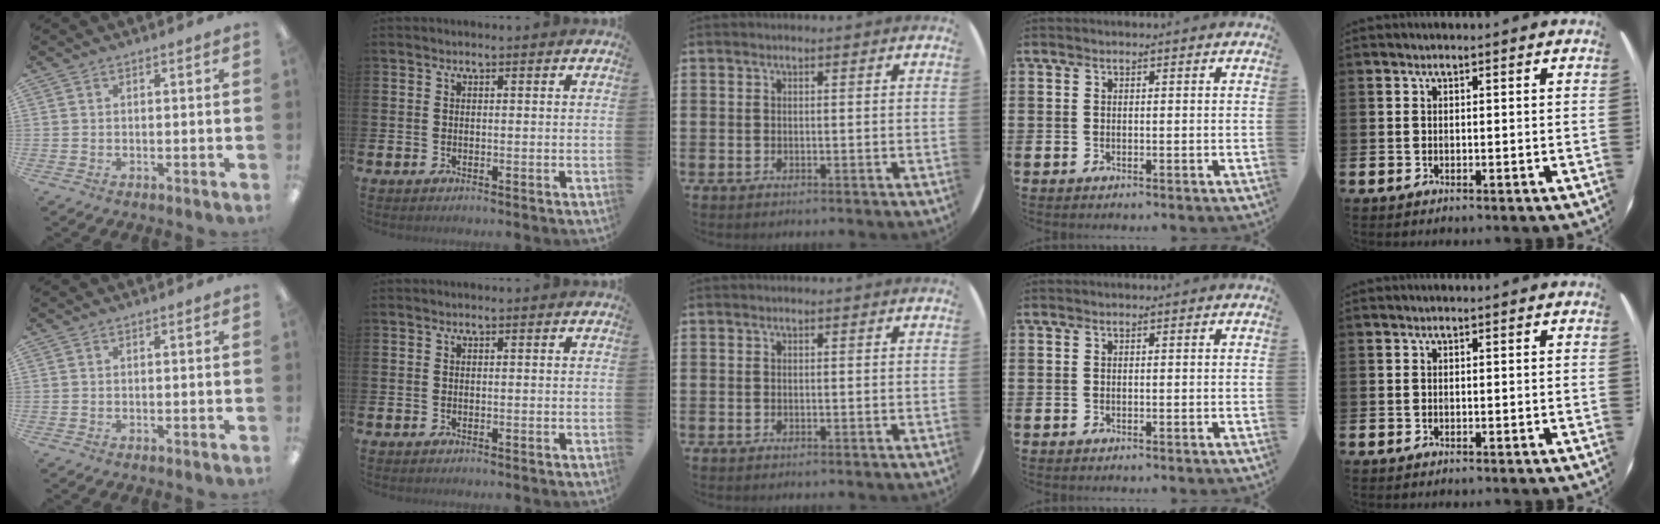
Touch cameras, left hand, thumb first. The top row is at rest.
{}